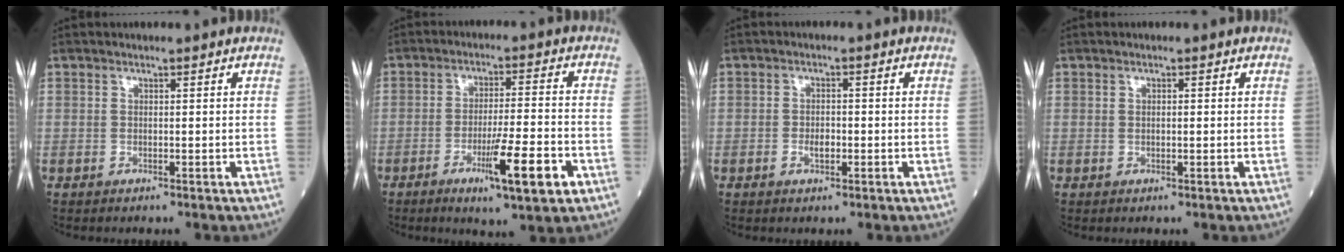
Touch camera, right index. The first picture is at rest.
{"total": 9.9, "force": [-4.3, 0.4, 8.9], "torque": [-0.142, -0.016, -0.064]}
{"total": 2.1, "force": [-0.6, 1.1, 1.6], "torque": [-0.027, 0.004, -0.007]}
{"total": 0.6, "force": [0.2, 0.2, 0.6], "torque": [-0.012, 0.000, 0.006]}